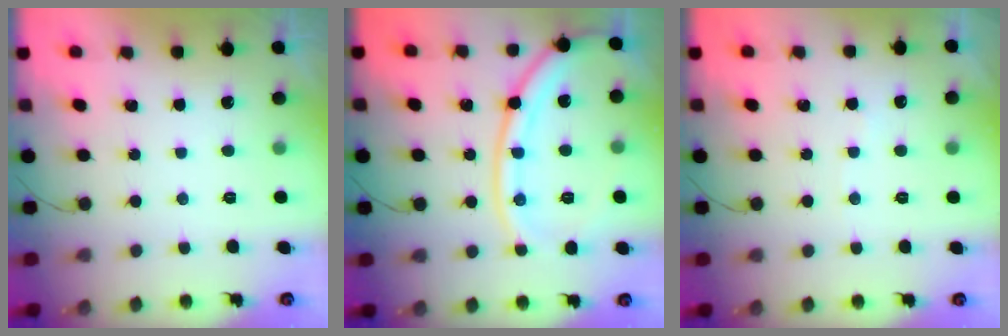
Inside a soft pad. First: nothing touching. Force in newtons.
{"total": 14.1, "press": 14.0, "slide": 1.0}
{"total": 2.4, "press": 2.3, "slide": 0.3}